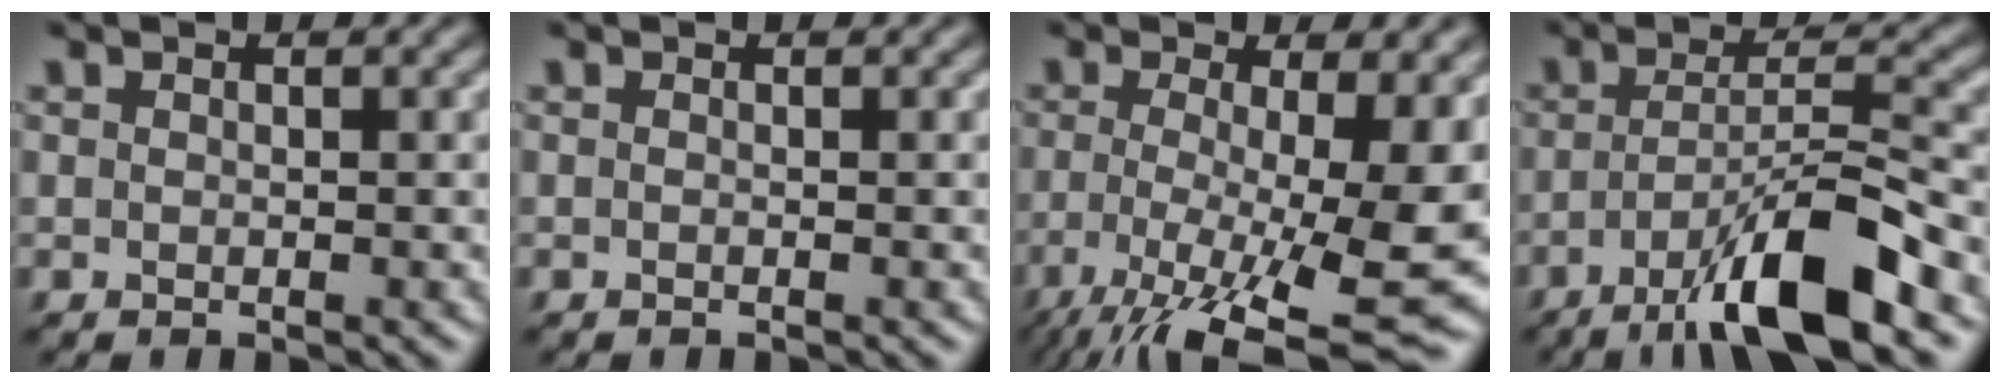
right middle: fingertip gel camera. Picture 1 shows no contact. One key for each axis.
{"total": 0.0}
{"total": 13.4, "fx": -4.4, "fy": 3.7, "fz": 12.1, "tx": -0.209, "ty": -0.021, "tz": -0.066}
{"total": 8.6, "fx": -4.7, "fy": 1.5, "fz": 7.1, "tx": -0.115, "ty": 0.009, "tz": -0.083}